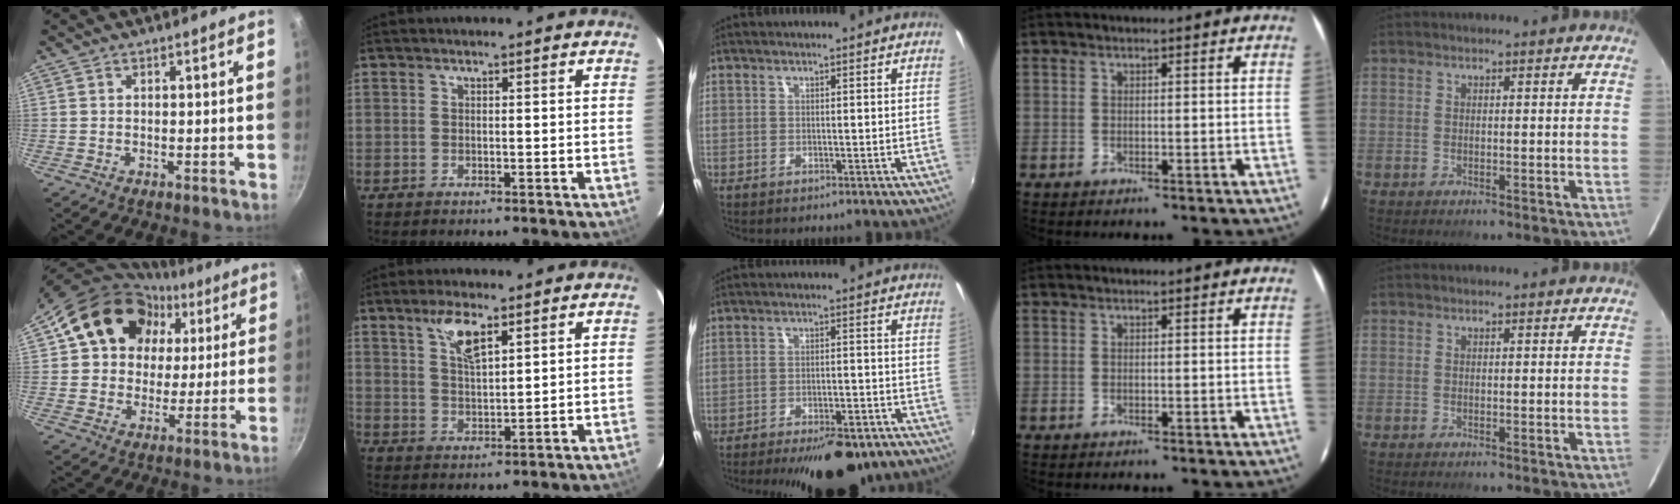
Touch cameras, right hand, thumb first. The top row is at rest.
{"thumb": {"total": 18.8, "force": [7.0, 15.0, 8.8], "torque": [-0.132, 0.019, 0.116]}, "index": {"total": 5.9, "force": [3.6, 1.8, 4.4], "torque": [-0.082, 0.003, 0.069]}, "middle": {"total": 16.9, "force": [-12.8, 5.8, 9.4], "torque": [-0.170, -0.017, -0.159]}}